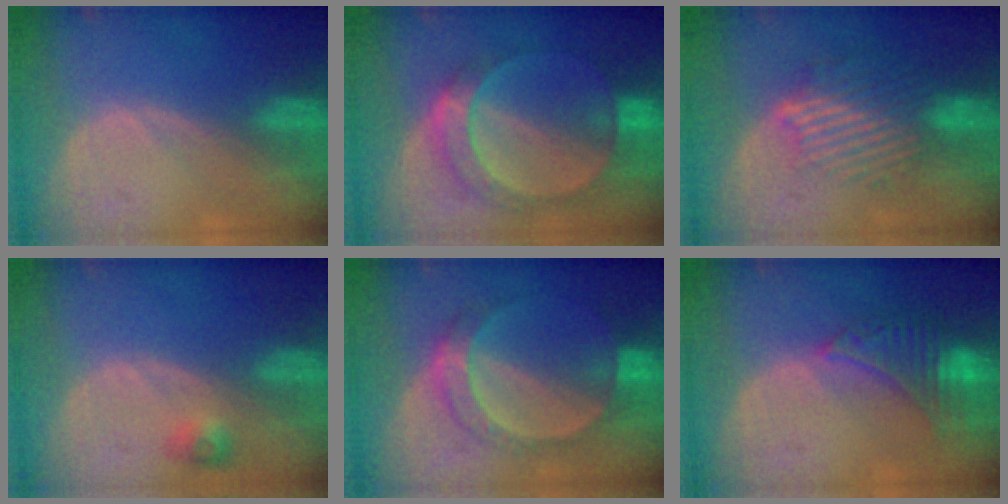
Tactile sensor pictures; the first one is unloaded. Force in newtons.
{"total": 8.2, "press": 7.7, "slide": 2.7}
{"total": 9.7, "press": 8.1, "slide": 5.3}
{"total": 2.5, "press": 2.3, "slide": 1.0}
{"total": 6.8, "press": 6.5, "slide": 1.7}
{"total": 8.2, "press": 7.1, "slide": 4.0}